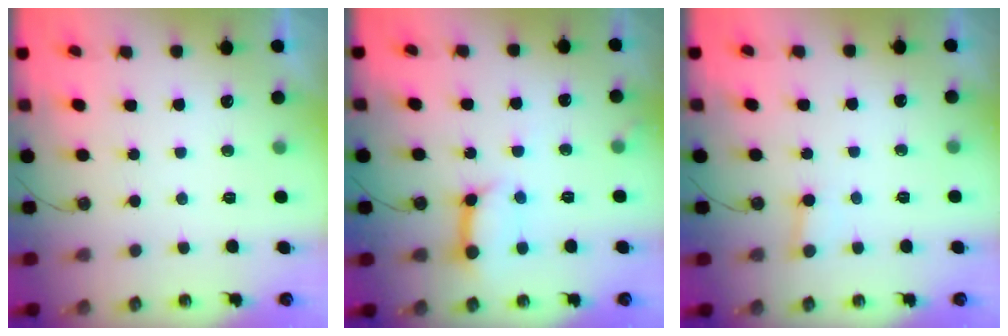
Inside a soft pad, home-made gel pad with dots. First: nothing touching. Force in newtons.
{"total": 10.9, "press": 10.8, "slide": 1.4}
{"total": 2.2, "press": 2.2, "slide": 0.2}